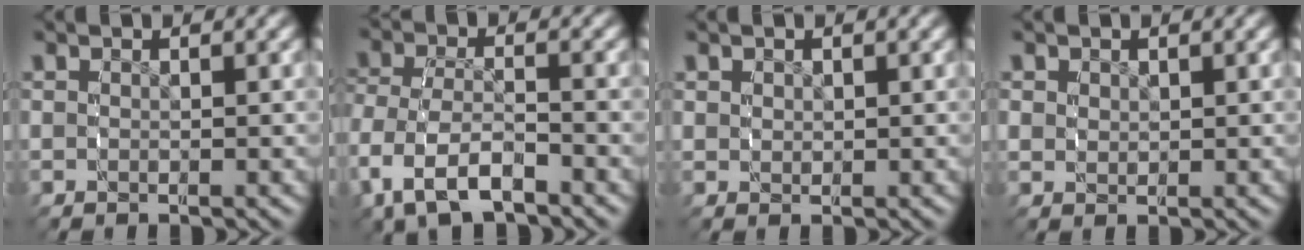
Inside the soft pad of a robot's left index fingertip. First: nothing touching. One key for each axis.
{"total": 5.1, "fx": -2.3, "fy": 3.1, "fz": 3.4, "tx": -0.090, "ty": -0.031, "tz": -0.021}
{"total": 0.6, "fx": 0.5, "fy": 0.3, "fz": 0.2, "tx": -0.003, "ty": -0.009, "tz": 0.019}
{"total": 1.3, "fx": 0.7, "fy": 1.0, "fz": 0.5, "tx": -0.015, "ty": -0.013, "tz": 0.024}